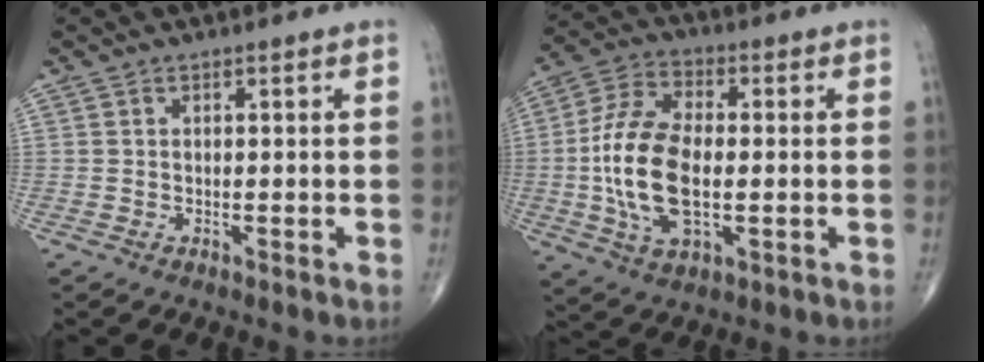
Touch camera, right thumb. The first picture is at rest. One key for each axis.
{"total": 15.5, "fx": -1.2, "fy": 7.8, "fz": 13.4, "tx": -0.274, "ty": 0.007, "tz": -0.024}